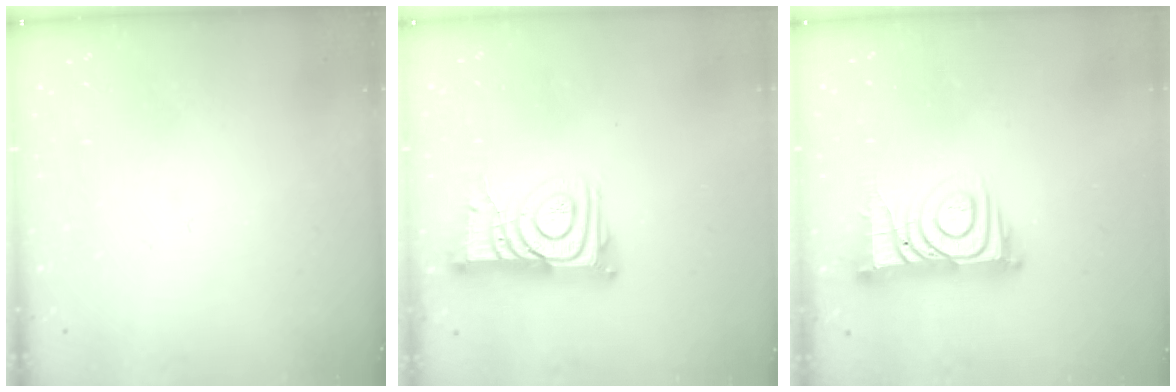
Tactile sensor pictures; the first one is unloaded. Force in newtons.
{"total": 12.3, "press": 12.2, "slide": 1.0}
{"total": 13.7, "press": 13.7, "slide": 0.8}